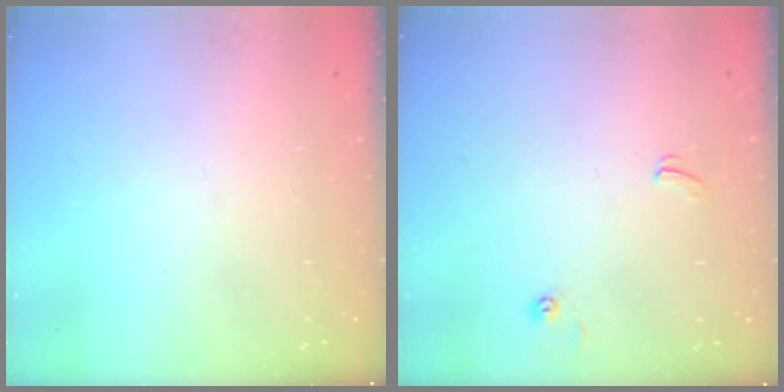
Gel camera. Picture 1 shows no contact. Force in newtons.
{"total": 0.6, "press": 0.6, "slide": 0.3}